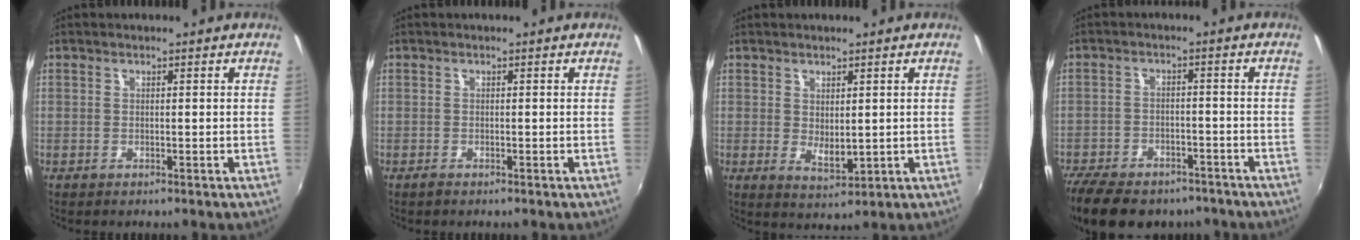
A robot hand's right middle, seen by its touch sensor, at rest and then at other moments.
{"total": 0.6, "force": [-0.5, 0.2, 0.3], "torque": [-0.007, -0.001, -0.011]}
{"total": 3.5, "force": [0.7, 1.9, 2.8], "torque": [-0.042, -0.008, 0.017]}
{"total": 17.2, "force": [-13.1, 7.9, 7.8], "torque": [-0.185, -0.022, -0.194]}